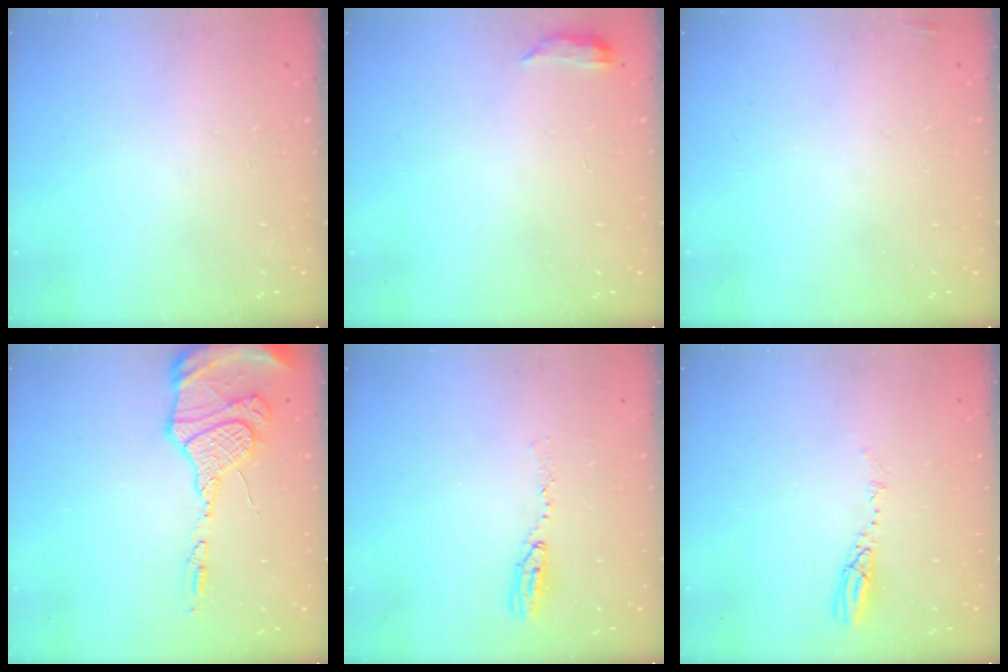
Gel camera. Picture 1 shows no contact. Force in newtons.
{"total": 3.2, "press": 3.1, "slide": 0.6}
{"total": 2.2, "press": 2.1, "slide": 0.7}
{"total": 15.6, "press": 15.2, "slide": 3.5}
{"total": 5.6, "press": 5.6, "slide": 0.4}
{"total": 4.4, "press": 4.4, "slide": 0.4}